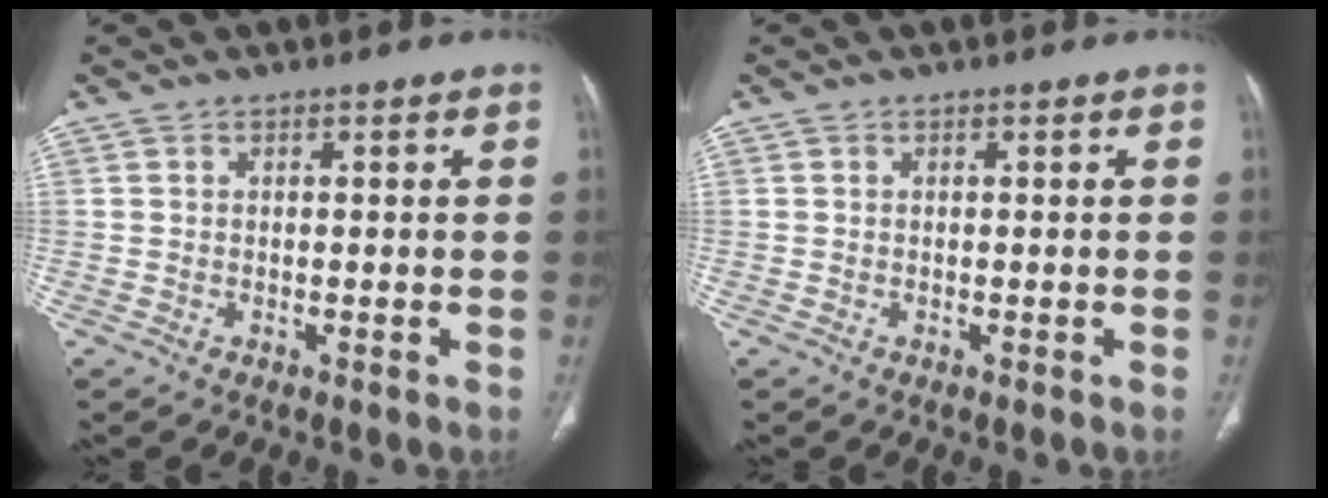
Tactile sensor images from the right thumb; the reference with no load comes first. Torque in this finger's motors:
{"motor_torque": [0.08, 0.08, -0.06, 0.06, 0.00]}